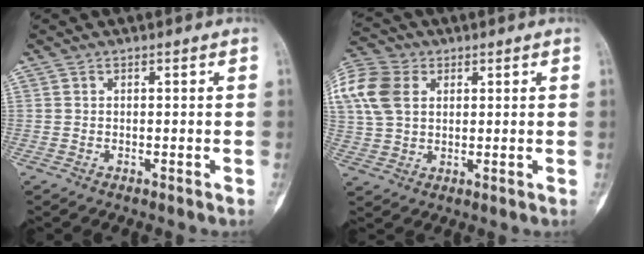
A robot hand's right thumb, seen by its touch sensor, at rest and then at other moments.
{"total": 13.7, "force": [4.0, 9.8, 8.7], "torque": [-0.197, 0.010, 0.074]}